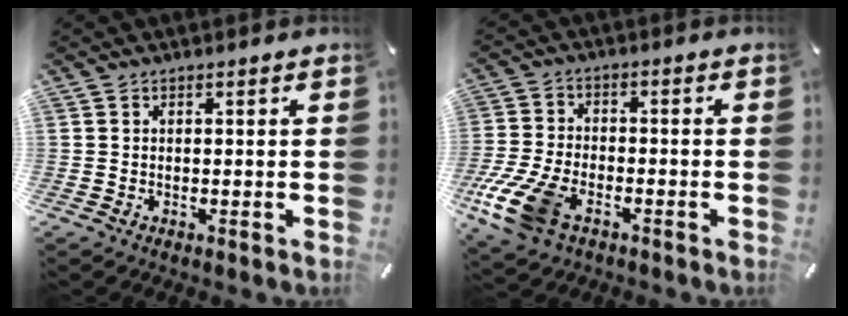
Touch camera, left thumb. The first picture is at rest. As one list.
[{"total": 11.9, "force": [-6.1, 6.8, 7.7], "torque": [-0.168, 0.022, -0.112]}]